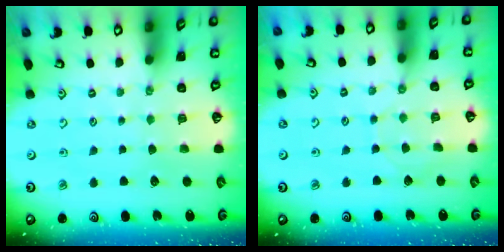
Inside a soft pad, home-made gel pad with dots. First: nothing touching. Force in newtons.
{"total": 2.9, "press": 2.9, "slide": 0.3}